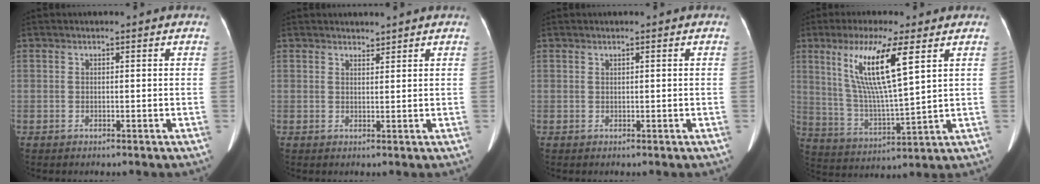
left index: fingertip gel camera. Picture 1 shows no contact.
{"total": 1.3, "force": [1.2, 0.1, 0.0], "torque": [-0.007, 0.005, 0.022]}
{"total": 0.0}
{"total": 12.7, "force": [5.5, 0.9, 11.4], "torque": [-0.235, -0.003, 0.106]}